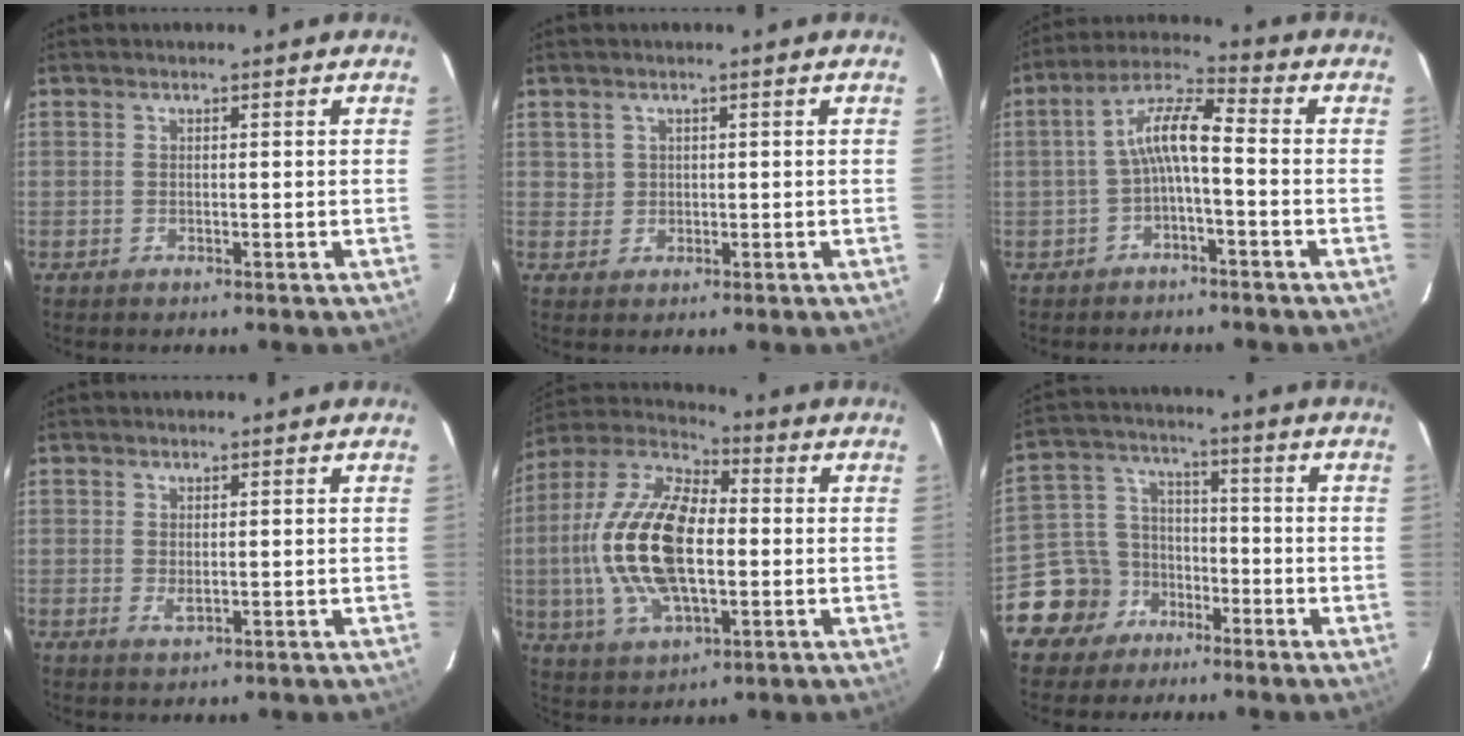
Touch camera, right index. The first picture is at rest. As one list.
[{"total": 1.7, "force": [0.5, 1.6, -0.2], "torque": [0.012, 0.007, 0.010]}, {"total": 7.0, "force": [-1.8, 1.5, 6.7], "torque": [-0.146, 0.020, -0.033]}, {"total": 1.7, "force": [0.2, 1.0, 1.4], "torque": [-0.025, -0.002, 0.005]}, {"total": 20.0, "force": [-1.0, 9.6, 17.6], "torque": [-0.363, 0.008, -0.022]}, {"total": 10.2, "force": [-6.0, 8.2, 1.0], "torque": [-0.043, 0.039, -0.100]}]